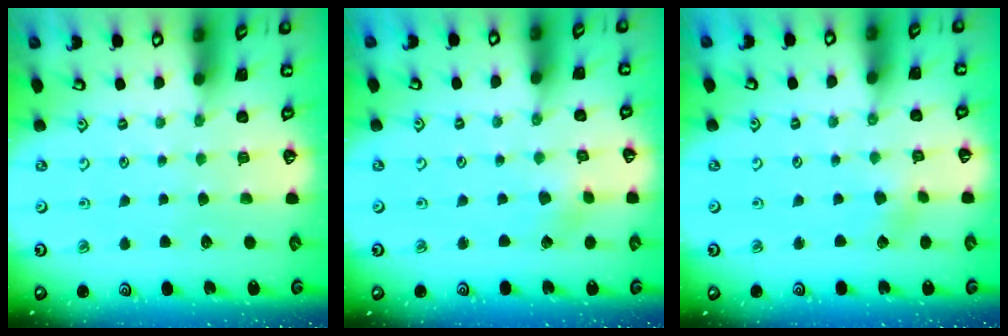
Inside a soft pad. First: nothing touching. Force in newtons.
{"total": 2.1, "press": 2.1, "slide": 0.2}
{"total": 2.2, "press": 2.2, "slide": 0.3}